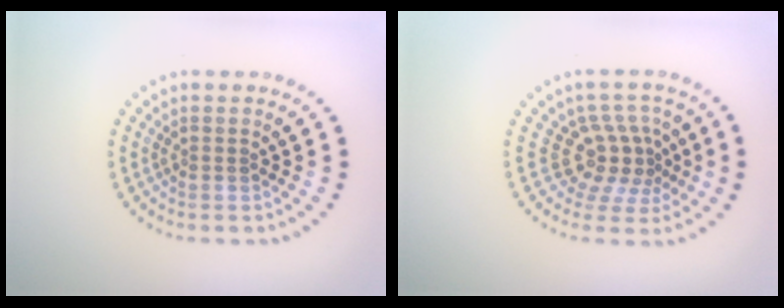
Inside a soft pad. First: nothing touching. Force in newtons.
{"total": 3.7, "press": 2.6, "slide": 2.6}